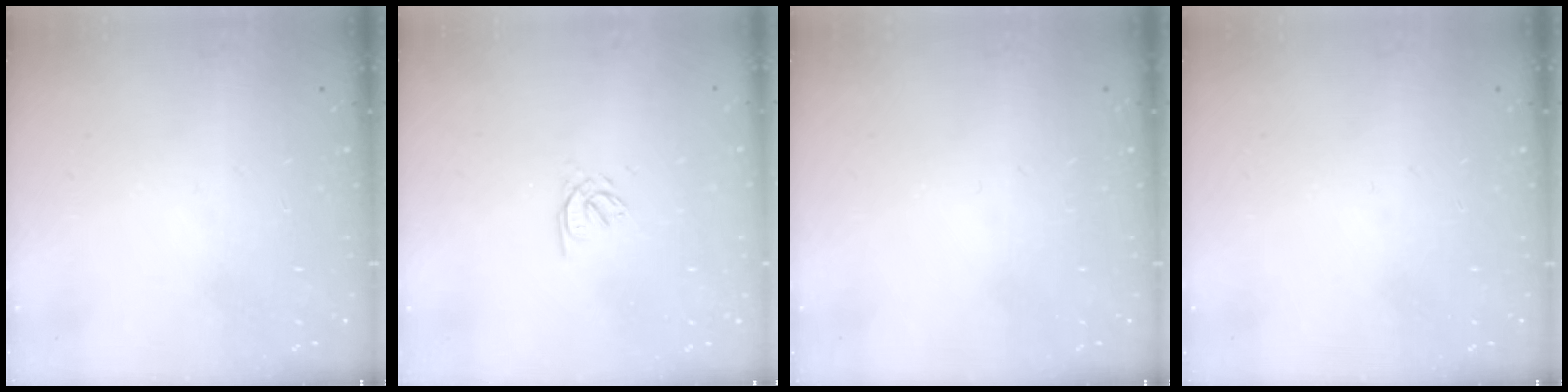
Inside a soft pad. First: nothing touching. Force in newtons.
{"total": 2.2, "press": 2.2, "slide": 0.2}
{"total": 0.0}
{"total": 0.0}